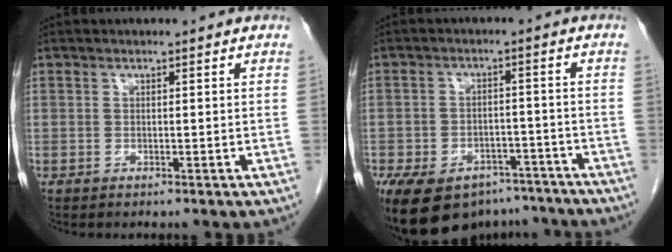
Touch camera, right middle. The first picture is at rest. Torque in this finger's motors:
{"motor_torque": [1.16, -0.96, 0.77, 0.21]}